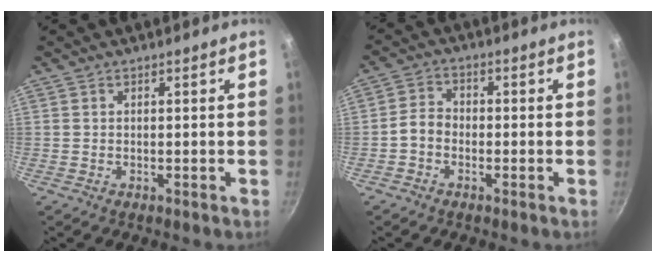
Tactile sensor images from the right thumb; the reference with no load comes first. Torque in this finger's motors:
{"motor_torque": [-0.19, -0.39, 0.64, 0.17, 0.04]}